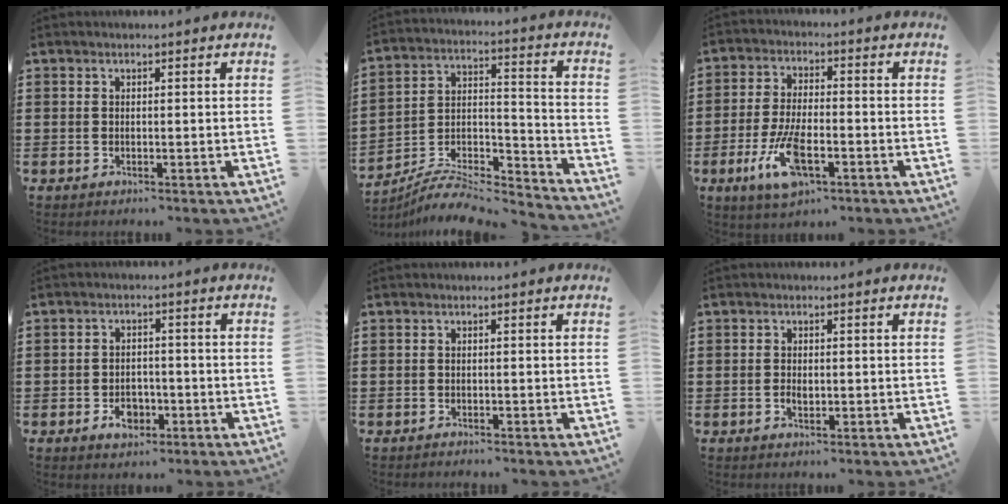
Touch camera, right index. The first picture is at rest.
{"total": 7.5, "force": [-6.8, 2.1, 2.3], "torque": [-0.039, 0.007, -0.133]}
{"total": 9.2, "force": [-3.8, 3.5, 7.7], "torque": [-0.174, -0.013, -0.070]}
{"total": 3.8, "force": [-1.8, 2.5, 2.3], "torque": [-0.034, -0.002, -0.033]}
{"total": 0.8, "force": [-0.8, 0.0, 0.0], "torque": [-0.003, 0.000, -0.016]}
{"total": 1.3, "force": [-0.3, 0.7, 1.0], "torque": [-0.020, 0.000, -0.006]}